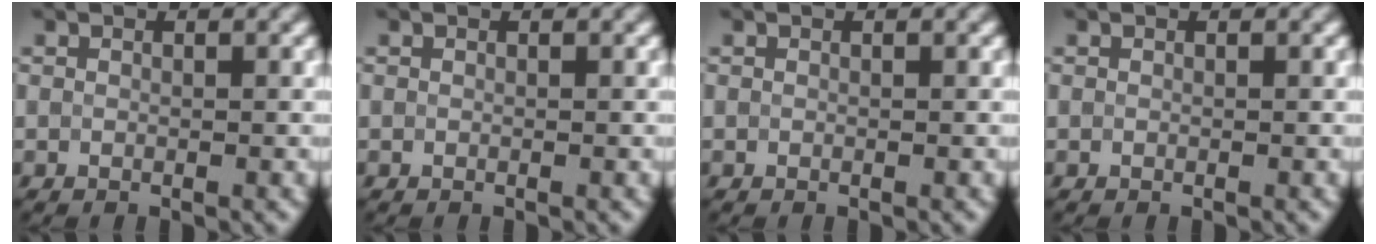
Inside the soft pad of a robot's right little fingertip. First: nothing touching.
{"total": 0.0}
{"total": 0.0}
{"total": 0.0}